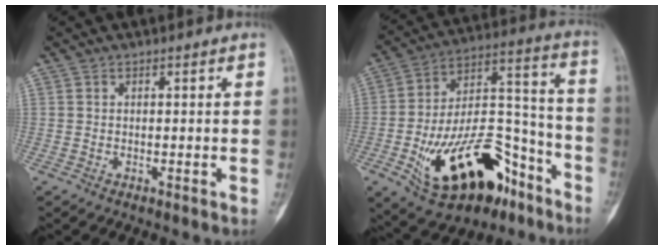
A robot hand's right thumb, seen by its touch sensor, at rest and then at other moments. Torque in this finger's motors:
{"motor_torque": [2.55, 2.47, 1.39, -1.38, 0.26]}